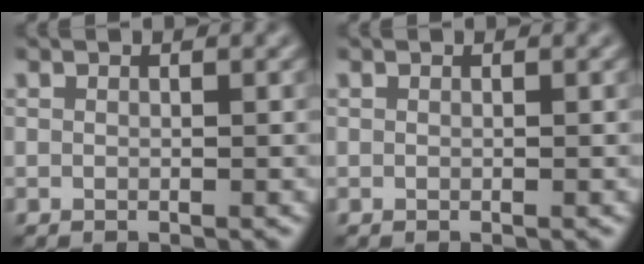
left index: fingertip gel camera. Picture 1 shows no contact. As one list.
[{"total": 0.0}]